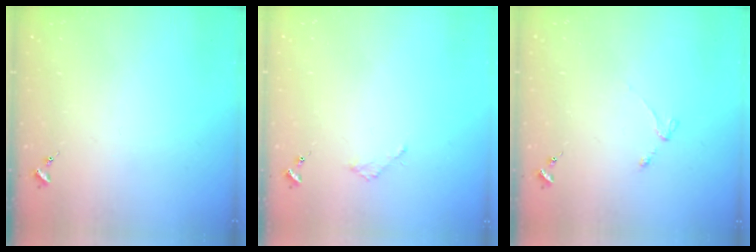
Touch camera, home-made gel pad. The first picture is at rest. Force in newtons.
{"total": 2.1, "press": 2.1, "slide": 0.2}
{"total": 3.0, "press": 2.9, "slide": 0.5}